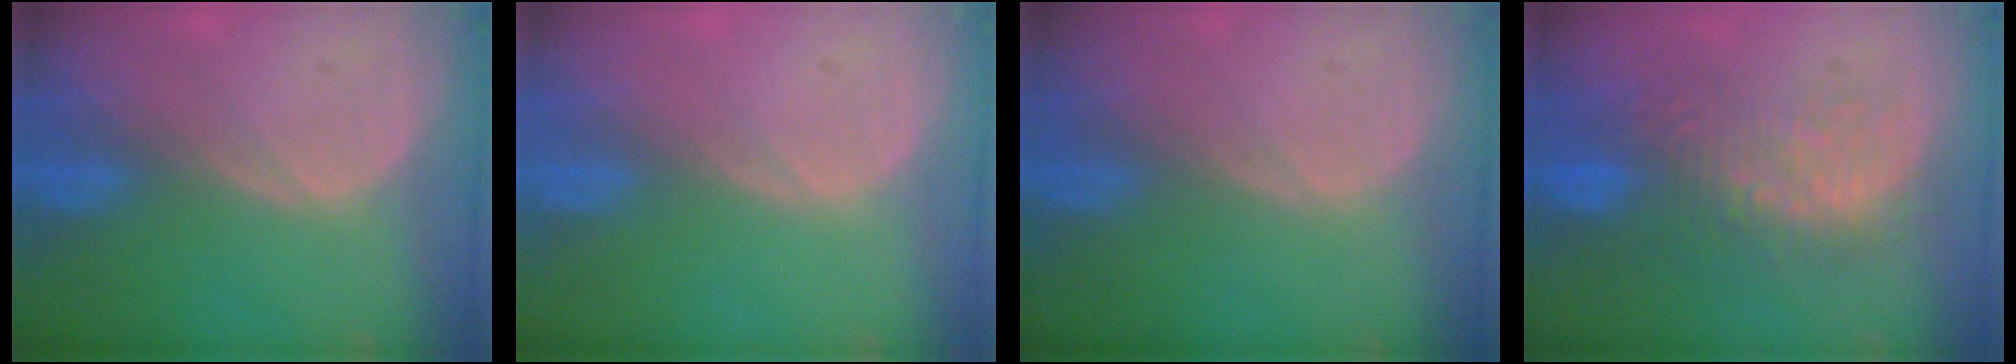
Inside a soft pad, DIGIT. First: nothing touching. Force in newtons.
{"total": 0.0}
{"total": 0.0}
{"total": 9.8, "press": 8.8, "slide": 4.2}